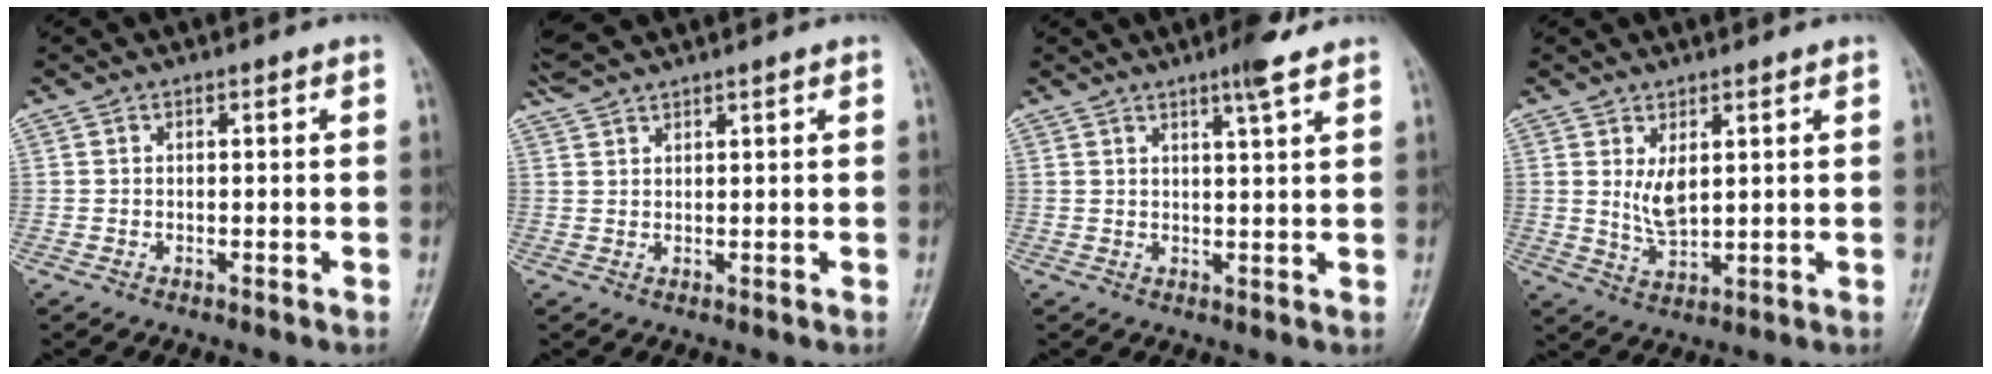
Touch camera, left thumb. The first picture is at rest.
{"total": 5.0, "force": [4.6, 0.2, 1.9], "torque": [-0.040, 0.022, 0.094]}
{"total": 4.1, "force": [2.9, 0.3, 2.9], "torque": [-0.045, -0.016, 0.045]}
{"total": 4.9, "force": [1.8, 2.4, 3.8], "torque": [-0.064, -0.022, 0.043]}